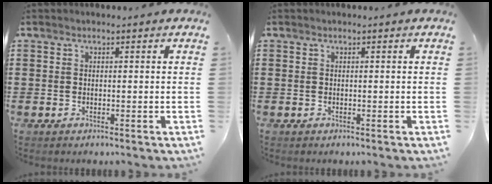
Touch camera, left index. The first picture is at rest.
{"total": 0.0}